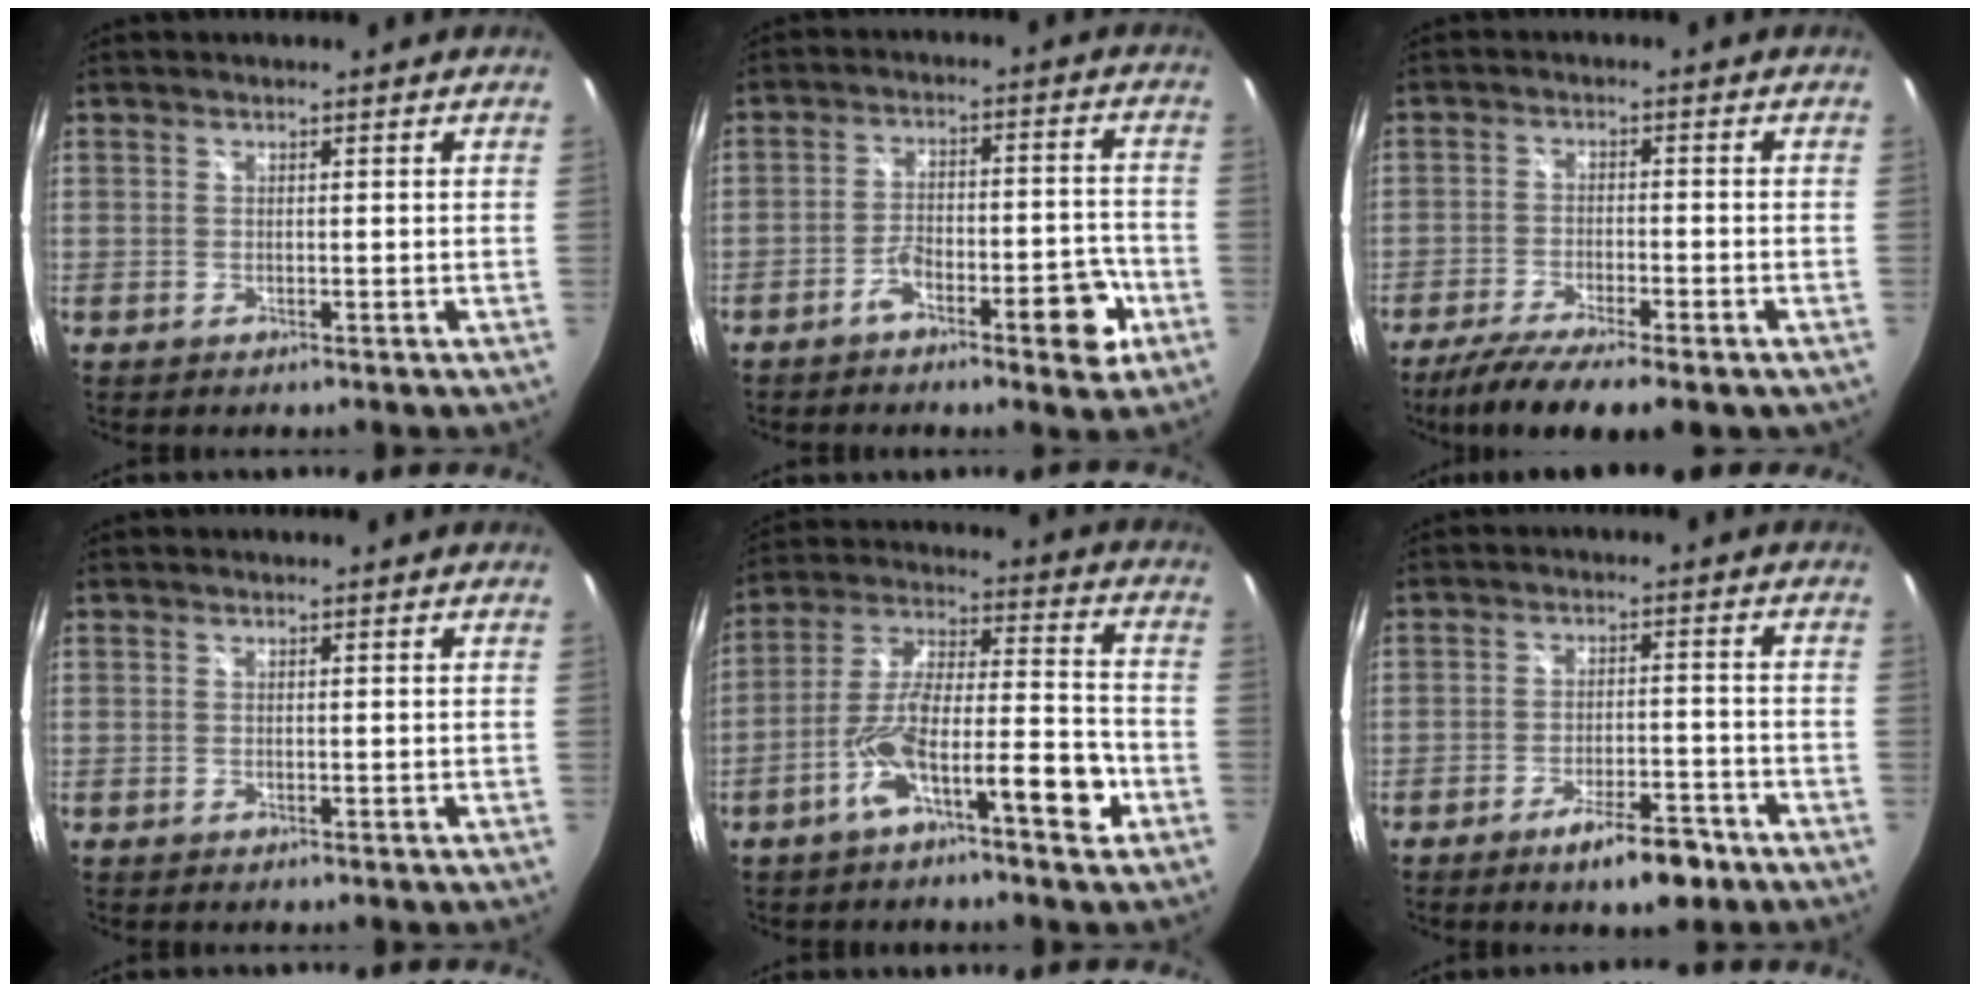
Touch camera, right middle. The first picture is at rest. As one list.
[{"total": 8.8, "force": [-5.2, 2.6, 6.6], "torque": [-0.110, 0.008, -0.071]}, {"total": 11.6, "force": [-8.5, 2.4, 7.4], "torque": [-0.154, -0.036, -0.141]}, {"total": 0.0}, {"total": 12.9, "force": [-6.5, 2.7, 10.9], "torque": [-0.196, 0.011, -0.108]}, {"total": 7.8, "force": [-5.4, 2.1, 5.2], "torque": [-0.095, -0.002, -0.079]}]